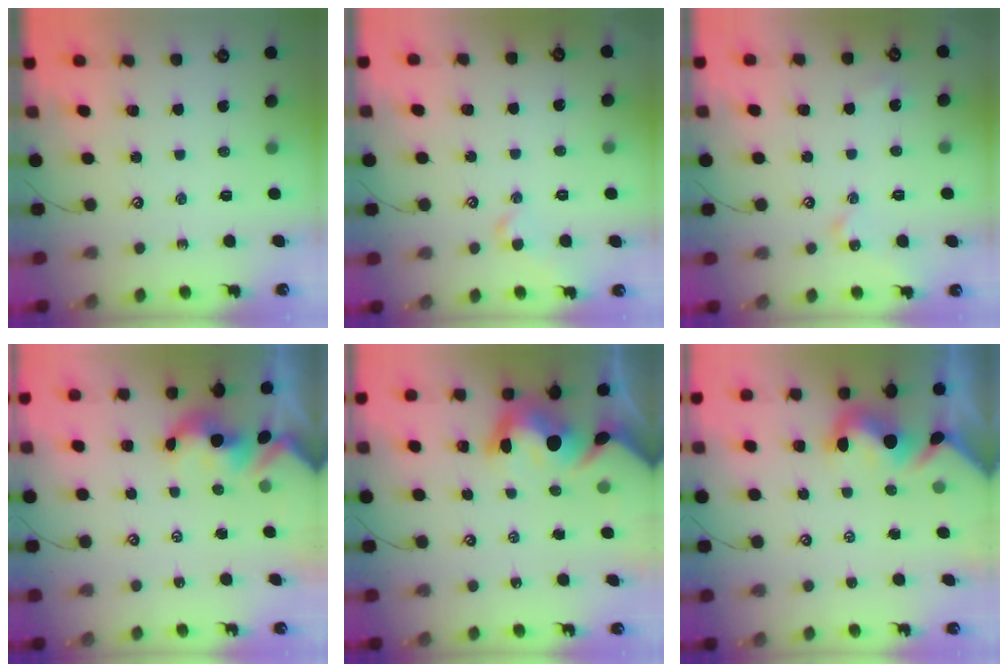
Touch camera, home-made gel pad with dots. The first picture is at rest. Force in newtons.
{"total": 0.8, "press": 0.7, "slide": 0.5}
{"total": 2.8, "press": 2.8, "slide": 0.5}
{"total": 2.4, "press": 2.4, "slide": 0.2}
{"total": 9.1, "press": 9.0, "slide": 1.3}
{"total": 3.3, "press": 3.1, "slide": 0.9}